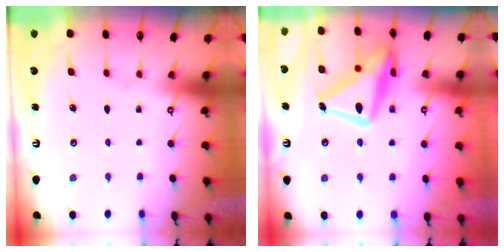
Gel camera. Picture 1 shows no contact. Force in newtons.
{"total": 20.3, "press": 20.3, "slide": 1.4}